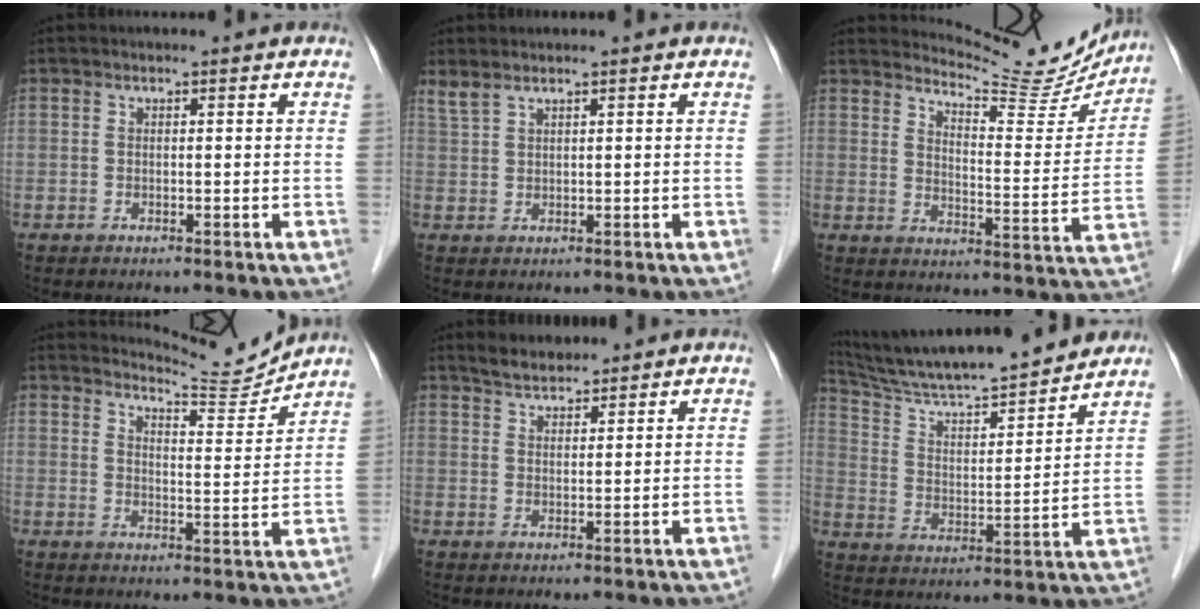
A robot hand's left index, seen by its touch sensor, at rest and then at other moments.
{"total": 1.9, "force": [1.7, 0.2, 0.7], "torque": [-0.020, 0.008, 0.042]}
{"total": 13.5, "force": [13.2, 1.9, 2.1], "torque": [-0.029, -0.049, 0.164]}
{"total": 6.8, "force": [6.7, -0.8, -0.9], "torque": [-0.005, -0.025, 0.099]}
{"total": 3.5, "force": [3.3, 1.0, 0.7], "torque": [-0.017, 0.015, 0.059]}
{"total": 20.2, "force": [18.3, 1.0, 8.6], "torque": [-0.150, 0.005, 0.290]}